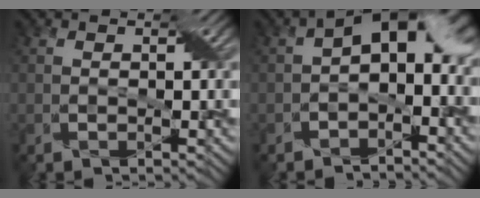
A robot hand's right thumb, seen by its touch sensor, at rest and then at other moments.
{"total": 8.2, "force": [-0.9, 5.0, 6.5], "torque": [-0.087, 0.005, -0.026]}